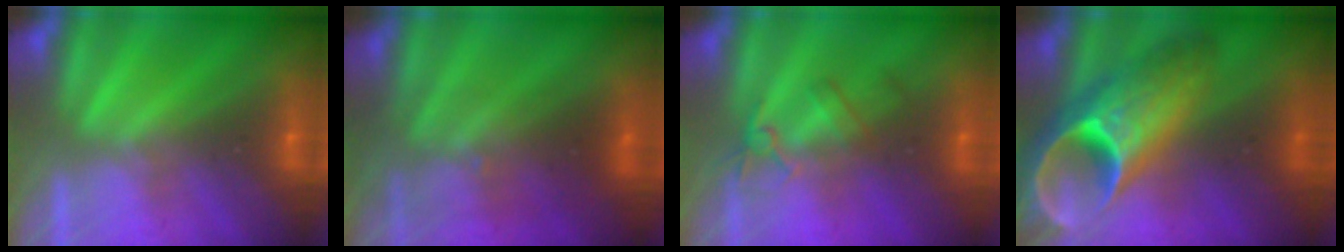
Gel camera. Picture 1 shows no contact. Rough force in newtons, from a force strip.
{"total": 2.7}
{"total": 2.4}
{"total": 10.8}